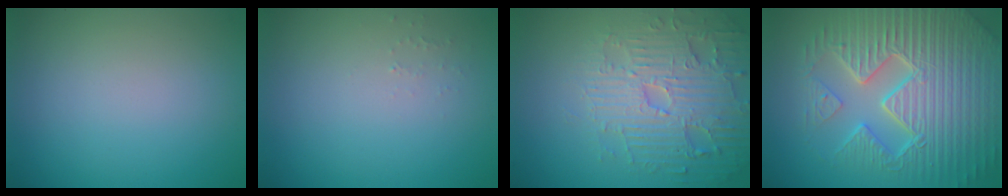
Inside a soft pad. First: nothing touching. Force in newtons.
{"total": 0.5, "press": 0.5, "slide": 0.1}
{"total": 5.1, "press": 5.0, "slide": 1.0}
{"total": 9.5, "press": 6.8, "slide": 6.7}